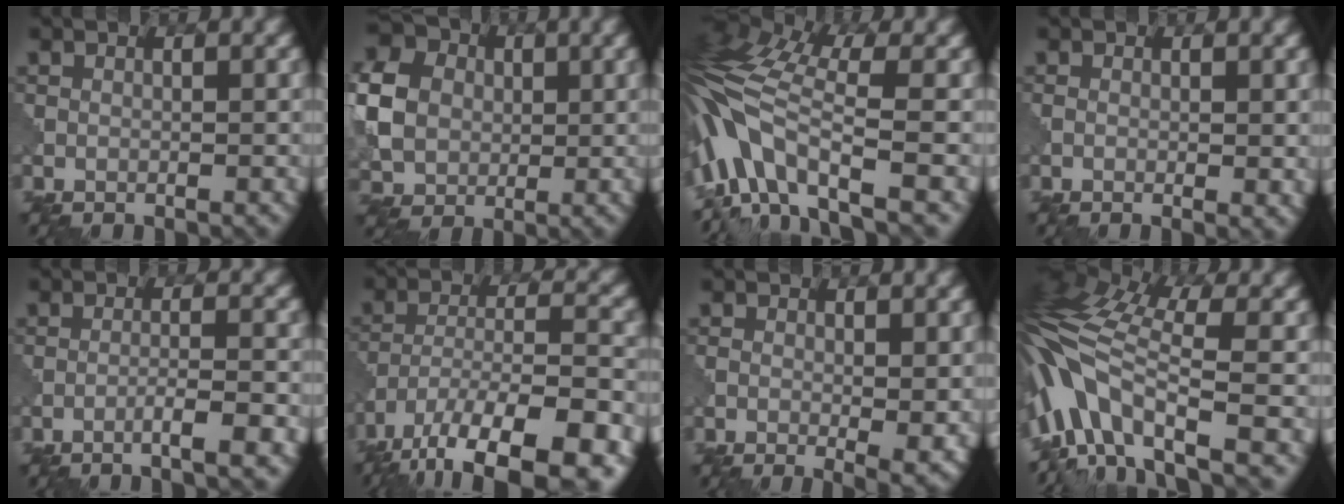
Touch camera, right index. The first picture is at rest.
{"total": 6.0, "force": [0.4, 5.4, 2.6], "torque": [-0.092, 0.009, 0.008]}
{"total": 8.8, "force": [-3.1, 3.3, 7.5], "torque": [-0.155, 0.019, -0.070]}
{"total": 2.0, "force": [-0.1, 0.7, 1.9], "torque": [-0.025, 0.002, 0.002]}
{"total": 2.9, "force": [-2.1, 0.0, 1.9], "torque": [-0.024, 0.012, -0.047]}
{"total": 13.5, "force": [-9.9, 4.3, 8.2], "torque": [-0.168, -0.016, -0.155]}
{"total": 4.2, "force": [-0.7, 1.3, 4.0], "torque": [-0.060, -0.015, 0.001]}
{"total": 9.5, "force": [-2.7, 4.0, 8.2], "torque": [-0.173, 0.019, -0.057]}